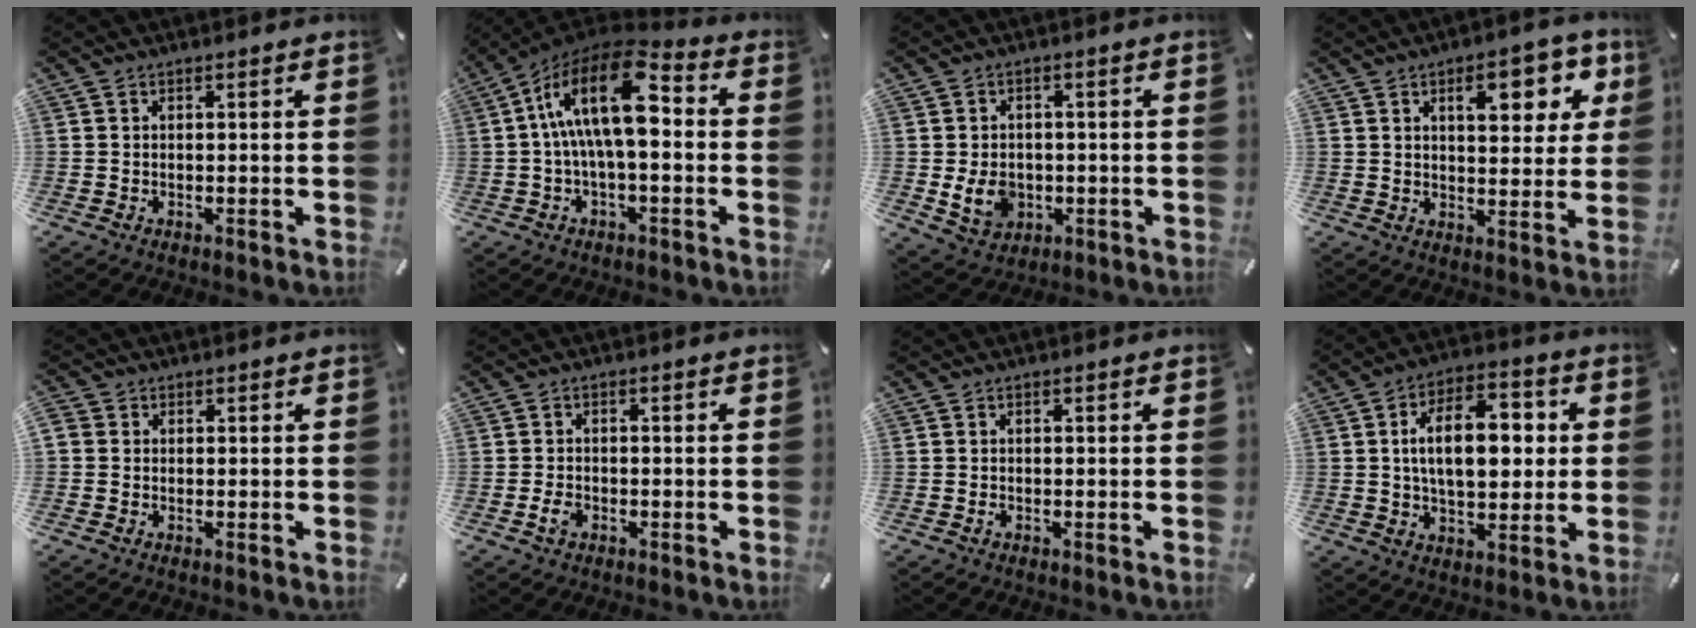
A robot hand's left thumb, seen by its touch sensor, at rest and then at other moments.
{"total": 17.6, "force": [2.4, 7.8, 15.6], "torque": [-0.293, -0.007, 0.040]}
{"total": 7.1, "force": [-1.0, 5.9, 3.8], "torque": [-0.079, 0.002, -0.019]}
{"total": 12.1, "force": [5.4, 5.9, 9.1], "torque": [-0.115, -0.013, 0.085]}
{"total": 1.5, "force": [-0.2, 1.5, 0.3], "torque": [-0.003, 0.006, -0.006]}
{"total": 2.4, "force": [-1.1, 1.5, 1.5], "torque": [-0.039, 0.002, -0.025]}
{"total": 0.6, "force": [-0.4, 0.3, 0.4], "torque": [-0.007, -0.001, -0.007]}
{"total": 15.0, "force": [1.7, 8.8, 12.1], "torque": [-0.199, 0.008, 0.025]}